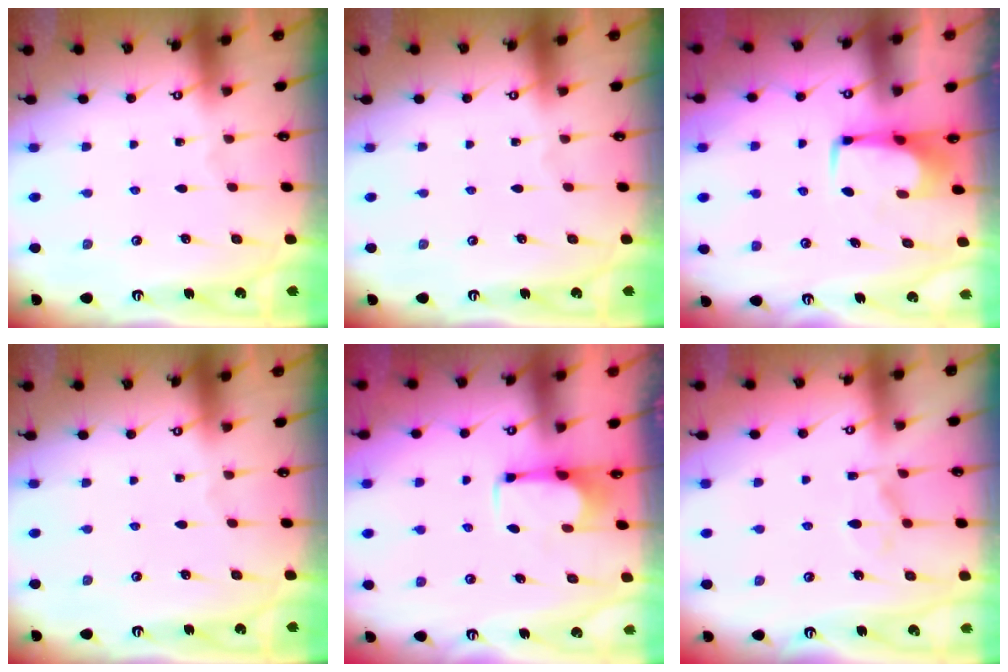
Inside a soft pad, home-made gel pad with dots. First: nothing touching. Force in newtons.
{"total": 0.0}
{"total": 1.6, "press": 1.4, "slide": 0.7}
{"total": 0.0}
{"total": 2.8, "press": 2.6, "slide": 0.8}
{"total": 1.7, "press": 1.1, "slide": 1.3}